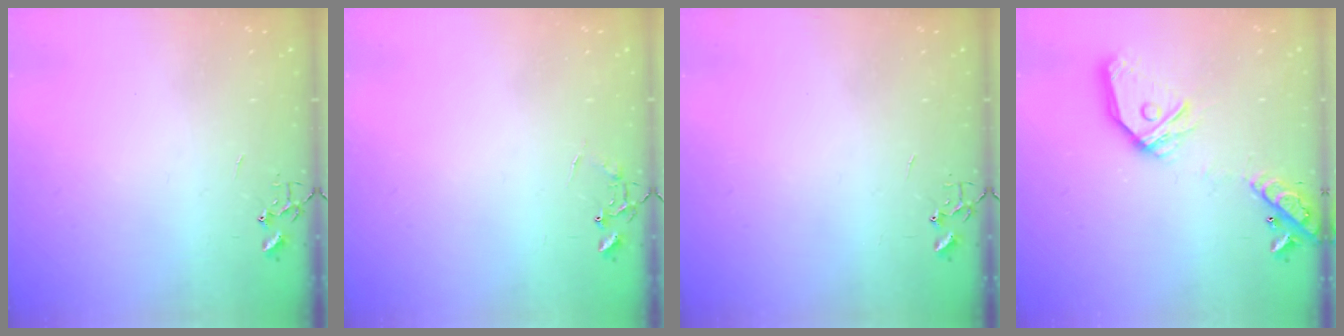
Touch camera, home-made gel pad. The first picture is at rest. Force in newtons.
{"total": 6.4, "press": 6.4, "slide": 0.4}
{"total": 0.0}
{"total": 17.7, "press": 17.5, "slide": 2.5}